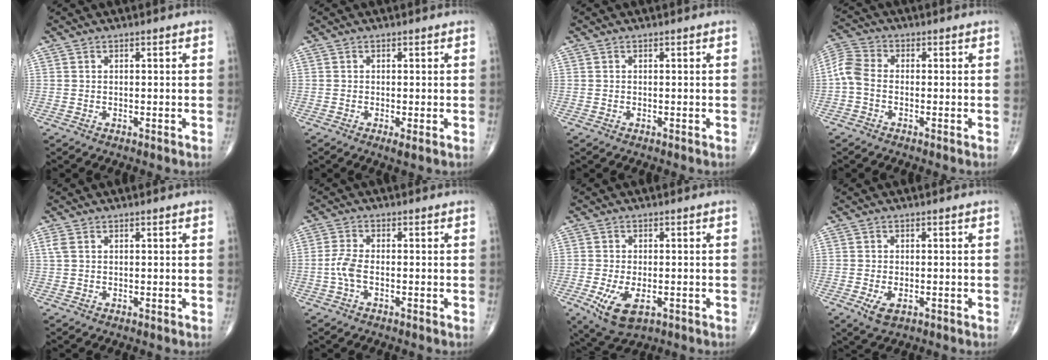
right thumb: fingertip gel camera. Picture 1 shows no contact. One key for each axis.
{"total": 1.3, "fx": -0.4, "fy": 0.2, "fz": 1.3, "tx": -0.028, "ty": -0.007, "tz": -0.012}
{"total": 0.0}
{"total": 5.4, "fx": -1.1, "fy": 3.5, "fz": 4.0, "tx": -0.089, "ty": 0.016, "tz": -0.036}
{"total": 1.4, "fx": 0.4, "fy": 0.9, "fz": 1.0, "tx": -0.036, "ty": 0.010, "tz": 0.013}
{"total": 3.4, "fx": -1.0, "fy": 1.4, "fz": 3.0, "tx": -0.075, "ty": 0.006, "tz": -0.025}
{"total": 7.8, "fx": -2.7, "fy": 3.9, "fz": 6.2, "tx": -0.116, "ty": -0.006, "tz": -0.036}
{"total": 3.5, "fx": -1.3, "fy": 1.8, "fz": 2.6, "tx": -0.047, "ty": -0.001, "tz": -0.017}